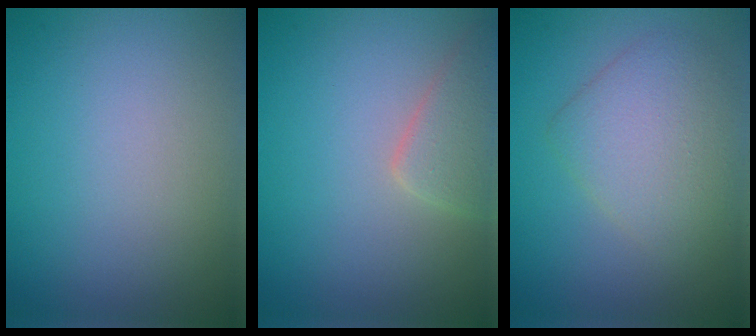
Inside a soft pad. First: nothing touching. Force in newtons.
{"total": 2.7, "press": 2.7, "slide": 0.1}
{"total": 4.3, "press": 4.3, "slide": 0.2}